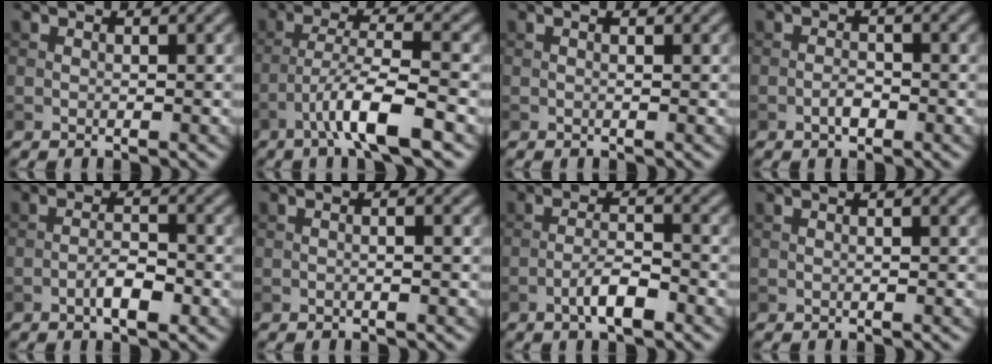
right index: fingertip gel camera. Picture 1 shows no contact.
{"total": 6.0, "force": [-3.2, 0.9, 5.0], "torque": [-0.087, 0.008, -0.061]}
{"total": 0.6, "force": [0.2, 0.1, 0.5], "torque": [-0.012, 0.001, 0.001]}
{"total": 1.5, "force": [-0.7, 0.7, 1.1], "torque": [-0.020, 0.002, -0.016]}
{"total": 2.8, "force": [-1.2, 0.9, 2.3], "torque": [-0.042, 0.004, -0.026]}
{"total": 1.0, "force": [0.0, 0.2, 0.9], "torque": [-0.012, -0.006, -0.004]}
{"total": 3.2, "force": [-1.7, 0.8, 2.6], "torque": [-0.050, 0.008, -0.035]}
{"total": 0.8, "force": [0.3, 0.2, 0.7], "torque": [-0.009, 0.000, 0.000]}